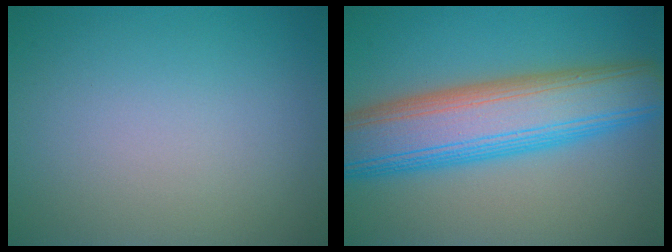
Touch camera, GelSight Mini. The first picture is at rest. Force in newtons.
{"total": 10.5, "press": 10.5, "slide": 0.6}